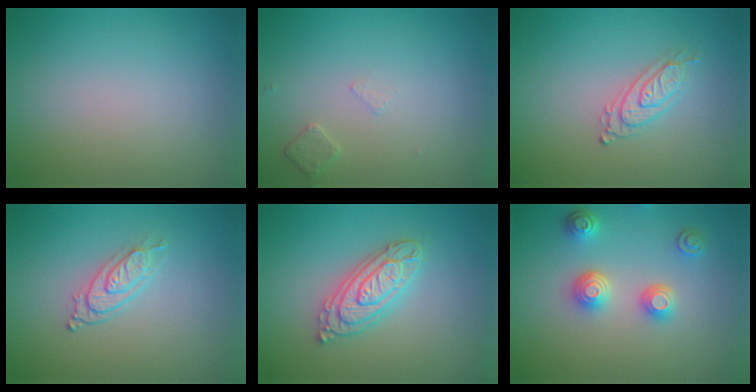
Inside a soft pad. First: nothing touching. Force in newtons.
{"total": 1.2, "press": 1.1, "slide": 0.3}
{"total": 2.2, "press": 2.0, "slide": 0.8}
{"total": 2.8, "press": 2.2, "slide": 1.7}
{"total": 4.3, "press": 4.2, "slide": 0.8}
{"total": 3.4, "press": 3.0, "slide": 1.4}